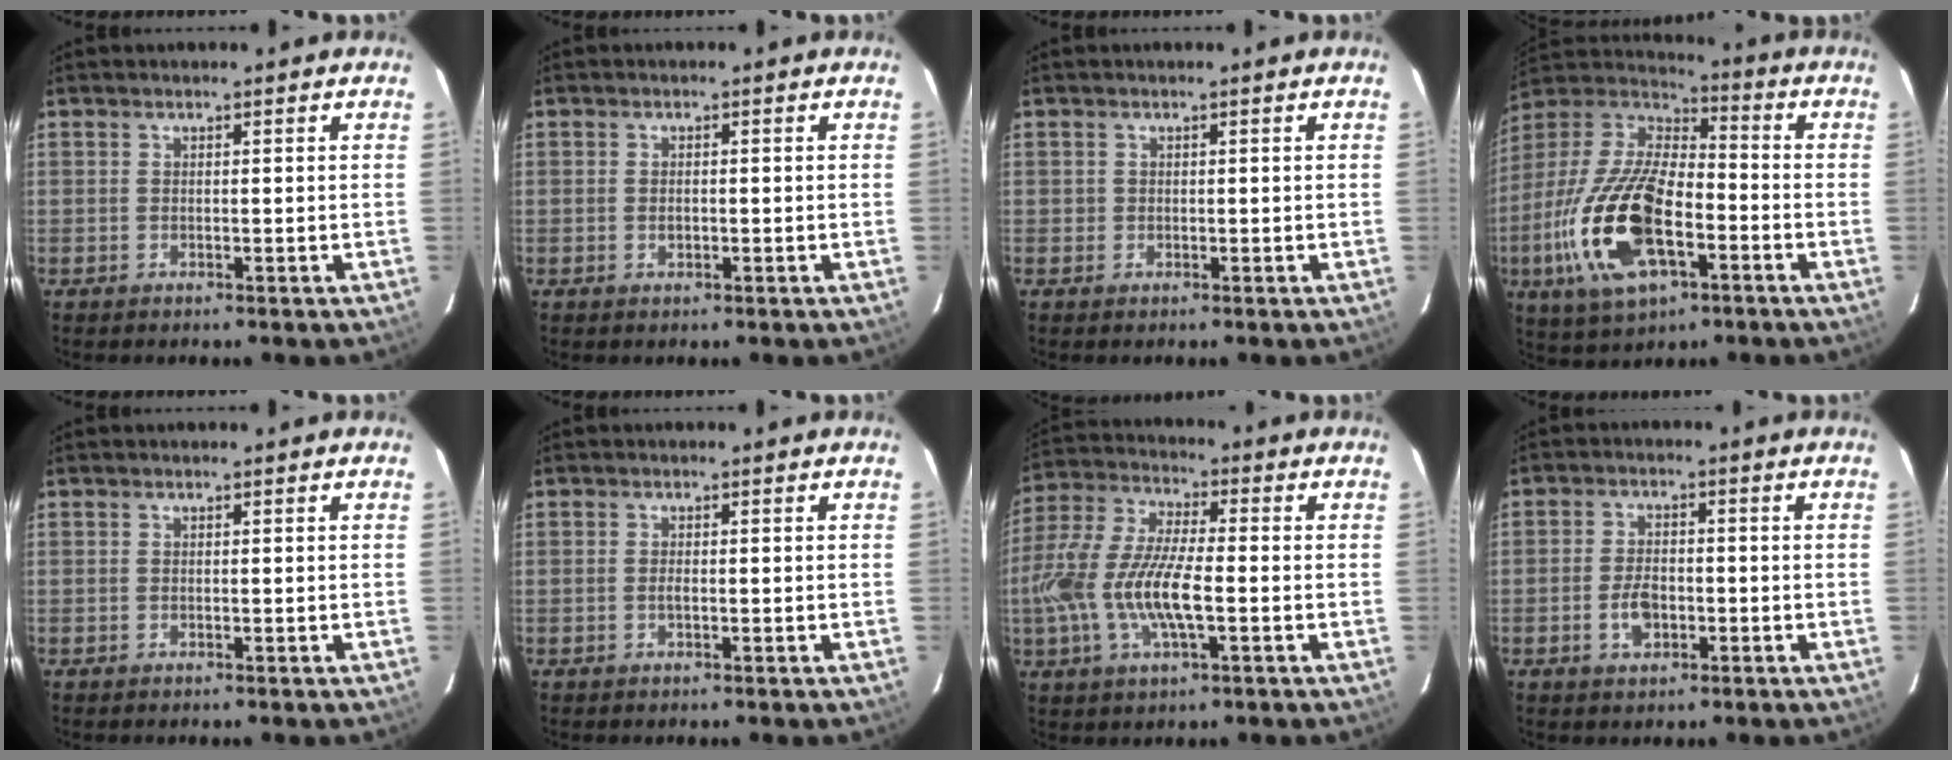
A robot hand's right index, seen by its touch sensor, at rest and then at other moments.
{"total": 1.2, "force": [-0.3, 0.8, 0.9], "torque": [-0.015, 0.000, -0.005]}
{"total": 0.7, "force": [0.0, 0.7, 0.1], "torque": [0.002, 0.001, 0.000]}
{"total": 22.5, "force": [-7.4, 10.3, 18.6], "torque": [-0.399, -0.022, -0.136]}
{"total": 0.0}
{"total": 0.8, "force": [-0.2, 0.2, 0.7], "torque": [-0.015, -0.002, -0.005]}
{"total": 15.1, "force": [-3.2, 4.9, 13.9], "torque": [-0.292, -0.004, -0.066]}
{"total": 4.9, "force": [-1.7, 2.9, 3.6], "torque": [-0.073, 0.002, -0.027]}